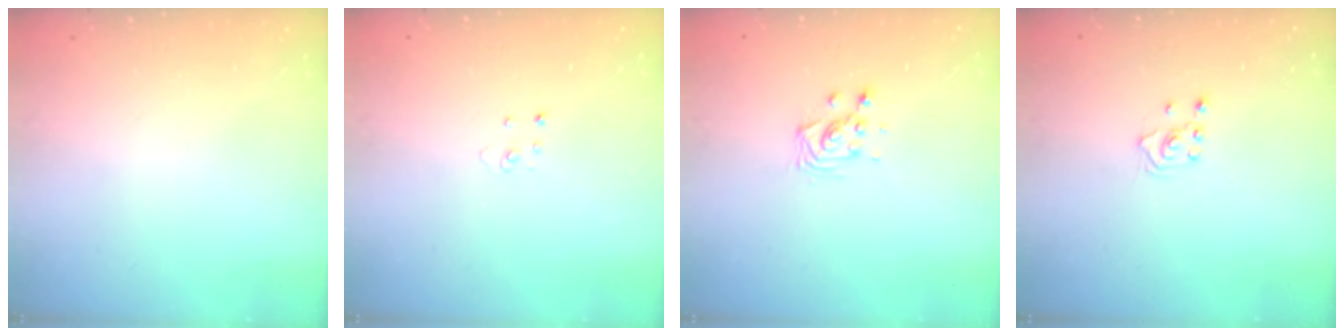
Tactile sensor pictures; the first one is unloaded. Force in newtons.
{"total": 3.1, "press": 3.1, "slide": 0.2}
{"total": 4.7, "press": 4.7, "slide": 0.3}
{"total": 2.7, "press": 2.6, "slide": 0.8}